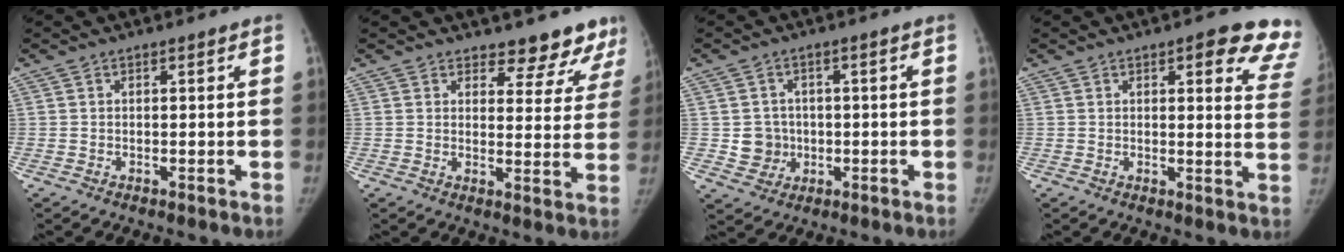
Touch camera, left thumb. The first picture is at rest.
{"total": 9.9, "force": [8.9, 4.1, 1.5], "torque": [0.034, -0.059, 0.083]}
{"total": 5.2, "force": [-0.3, 5.0, 1.2], "torque": [0.008, 0.008, 0.001]}
{"total": 12.6, "force": [8.3, 4.1, 8.4], "torque": [-0.054, -0.035, 0.072]}